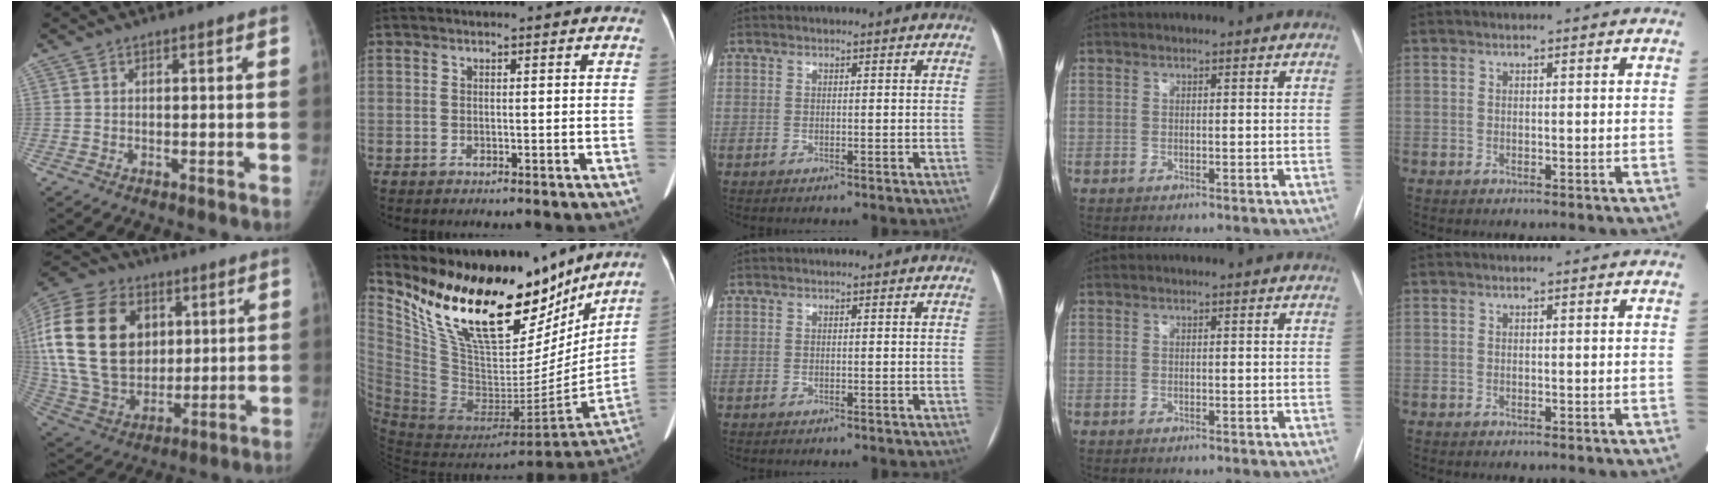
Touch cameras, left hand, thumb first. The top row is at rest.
{"thumb": {"total": 27.6, "force": [6.3, 19.9, 18.1], "torque": [-0.369, 0.008, 0.124]}, "index": {"total": 31.2, "force": [23.2, 12.3, 17.0], "torque": [-0.325, 0.004, 0.376]}}